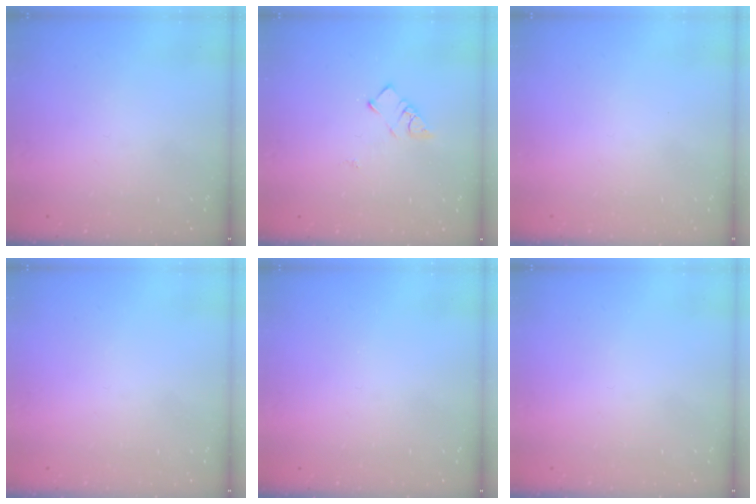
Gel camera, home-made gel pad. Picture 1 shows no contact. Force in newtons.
{"total": 4.3, "press": 4.3, "slide": 0.1}
{"total": 1.7, "press": 1.7, "slide": 0.1}
{"total": 1.8, "press": 1.7, "slide": 0.1}
{"total": 0.0}
{"total": 1.5, "press": 1.5, "slide": 0.1}